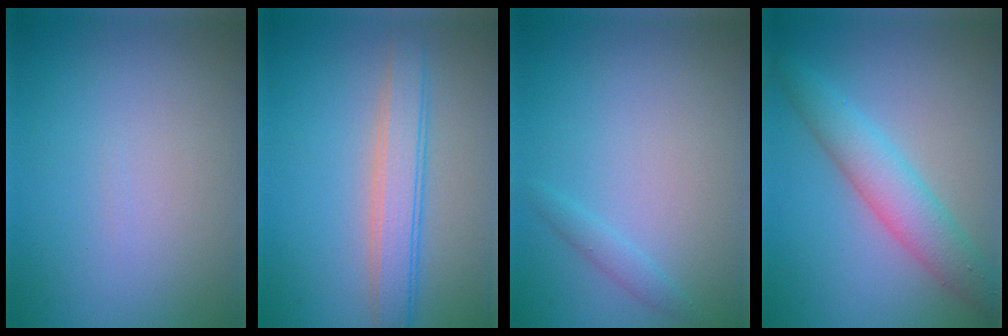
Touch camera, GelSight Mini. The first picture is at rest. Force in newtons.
{"total": 3.8, "press": 3.8, "slide": 0.2}
{"total": 1.0, "press": 1.0, "slide": 0.1}
{"total": 4.4, "press": 4.4, "slide": 0.3}